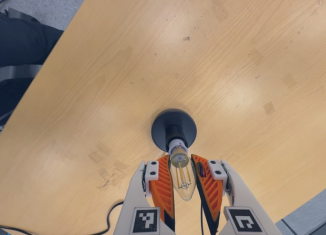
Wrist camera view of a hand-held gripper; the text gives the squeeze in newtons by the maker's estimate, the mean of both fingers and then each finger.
{"total": 16.1, "left": 15.2, "right": 17.1}